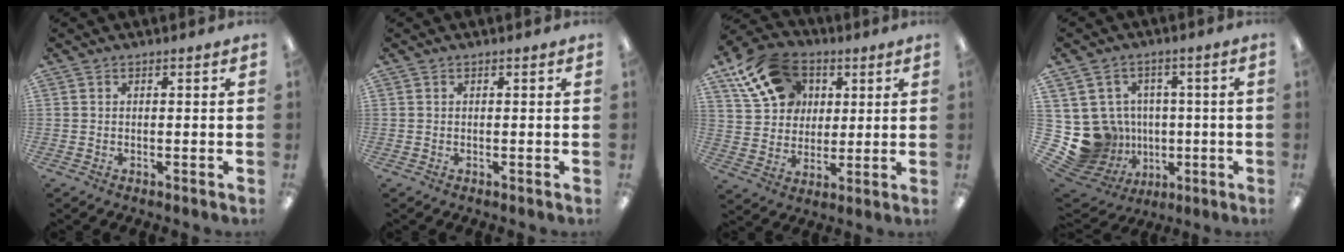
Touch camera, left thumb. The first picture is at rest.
{"total": 0.0}
{"total": 17.3, "force": [8.7, 12.9, 7.6], "torque": [-0.136, -0.027, 0.170]}
{"total": 13.4, "force": [-1.5, 12.8, 3.8], "torque": [-0.103, -0.001, 0.007]}